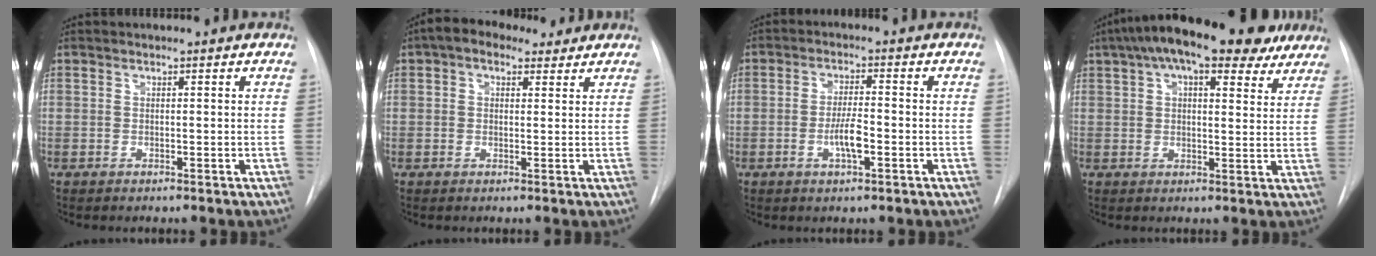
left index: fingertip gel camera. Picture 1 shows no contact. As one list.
[{"total": 5.4, "force": [3.5, 3.1, 2.8], "torque": [-0.047, 0.035, 0.054]}, {"total": 4.5, "force": [-1.4, 0.9, 4.2], "torque": [-0.081, 0.001, -0.026]}, {"total": 20.1, "force": [14.0, 7.3, 12.4], "torque": [-0.208, 0.064, 0.189]}]